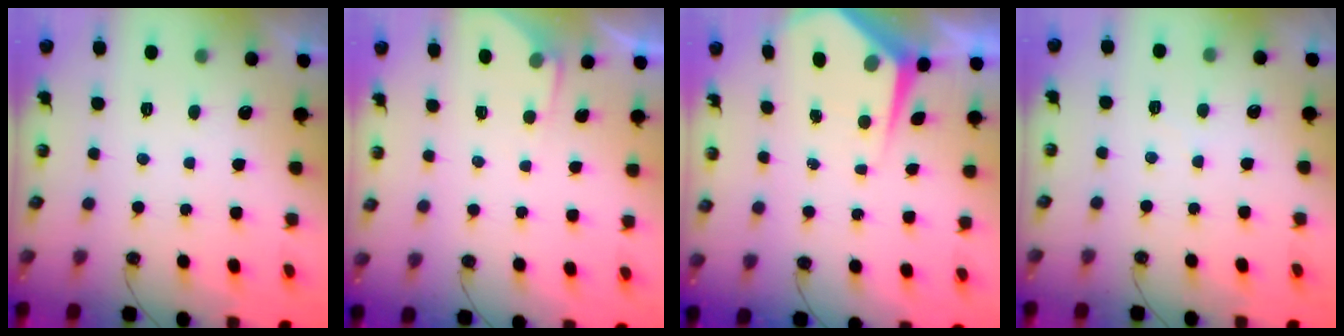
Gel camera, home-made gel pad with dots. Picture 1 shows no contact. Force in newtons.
{"total": 3.1, "press": 3.1, "slide": 0.5}
{"total": 5.3, "press": 5.3, "slide": 0.1}
{"total": 2.3, "press": 2.3, "slide": 0.3}